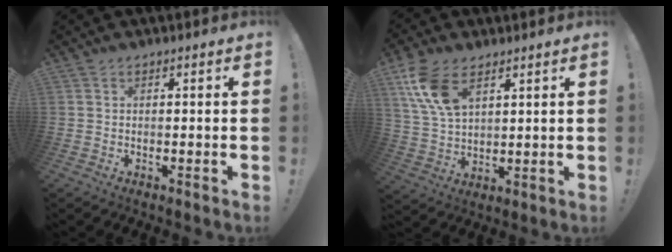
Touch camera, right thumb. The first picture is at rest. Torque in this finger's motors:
{"motor_torque": [-0.44, 0.91, 0.76, 0.90, 0.09]}